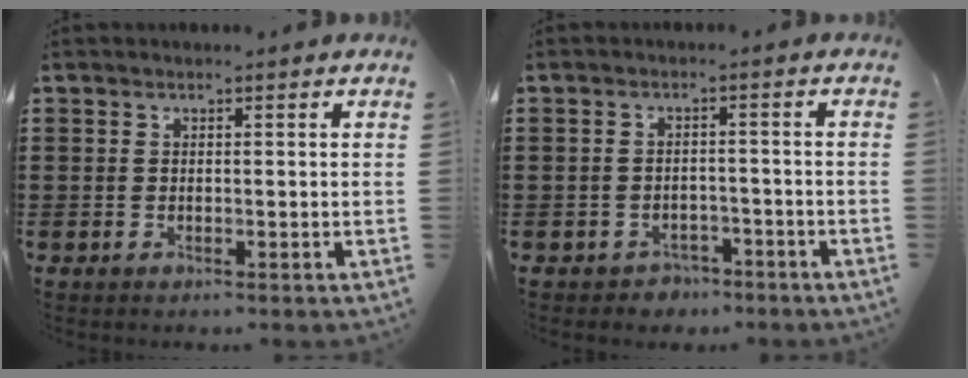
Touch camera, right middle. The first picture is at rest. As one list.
[{"total": 2.2, "force": [-2.0, 0.8, -0.1], "torque": [-0.007, 0.003, -0.046]}]